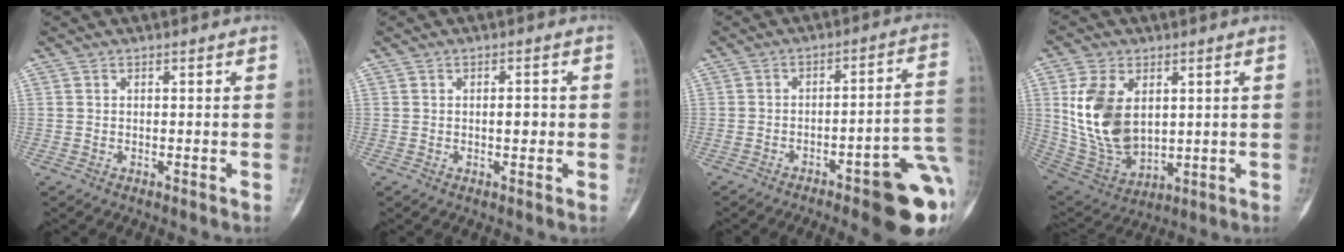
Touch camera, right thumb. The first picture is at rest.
{"total": 2.3, "force": [-0.1, 1.2, 2.0], "torque": [-0.022, 0.002, -0.004]}
{"total": 18.3, "force": [-7.9, 4.7, 15.9], "torque": [-0.143, 0.042, -0.096]}
{"total": 15.5, "force": [3.1, 9.8, 11.6], "torque": [-0.206, -0.019, 0.077]}